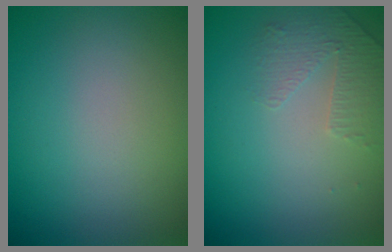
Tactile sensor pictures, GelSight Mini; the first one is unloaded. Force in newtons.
{"total": 1.4, "press": 0.9, "slide": 1.1}